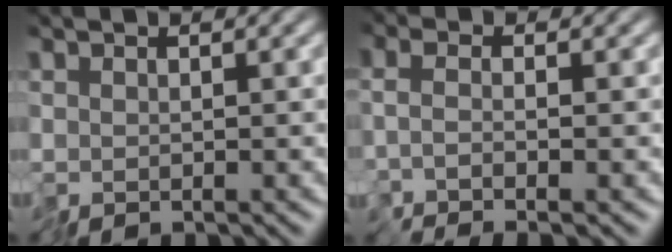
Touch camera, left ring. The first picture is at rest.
{"total": 1.0, "force": [-0.4, -0.2, 0.9], "torque": [-0.022, 0.001, -0.013]}